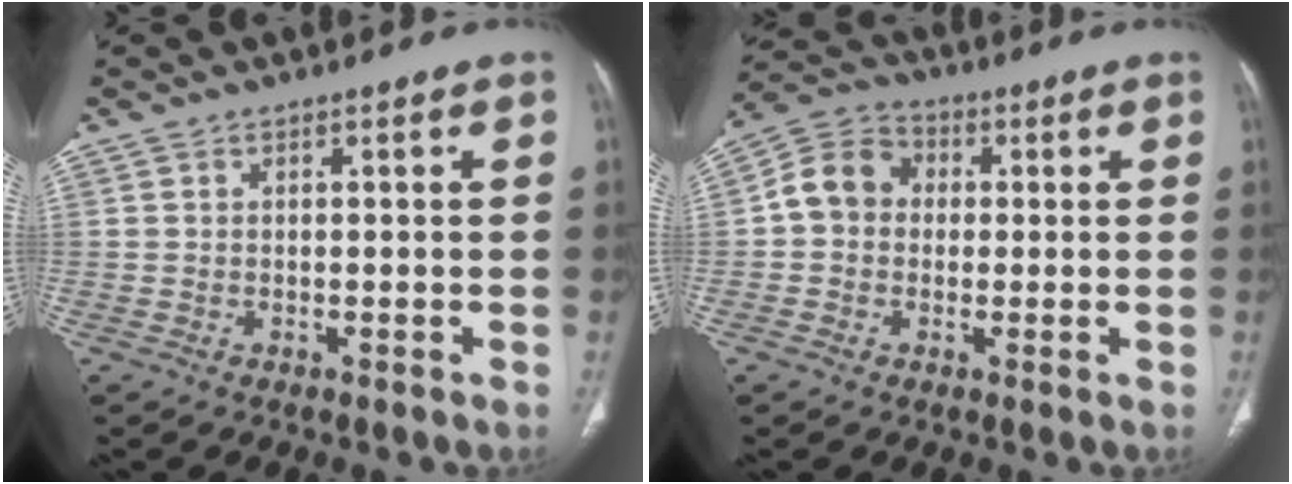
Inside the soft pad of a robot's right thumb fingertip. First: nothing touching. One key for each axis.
{"total": 8.2, "fx": 0.3, "fy": 7.1, "fz": 4.1, "tx": -0.060, "ty": 0.025, "tz": -0.009}